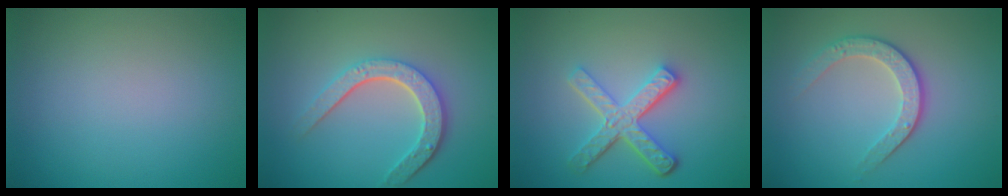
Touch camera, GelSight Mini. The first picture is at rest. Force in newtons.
{"total": 4.5, "press": 3.5, "slide": 2.9}
{"total": 4.7, "press": 3.4, "slide": 3.2}
{"total": 3.2, "press": 2.6, "slide": 1.7}